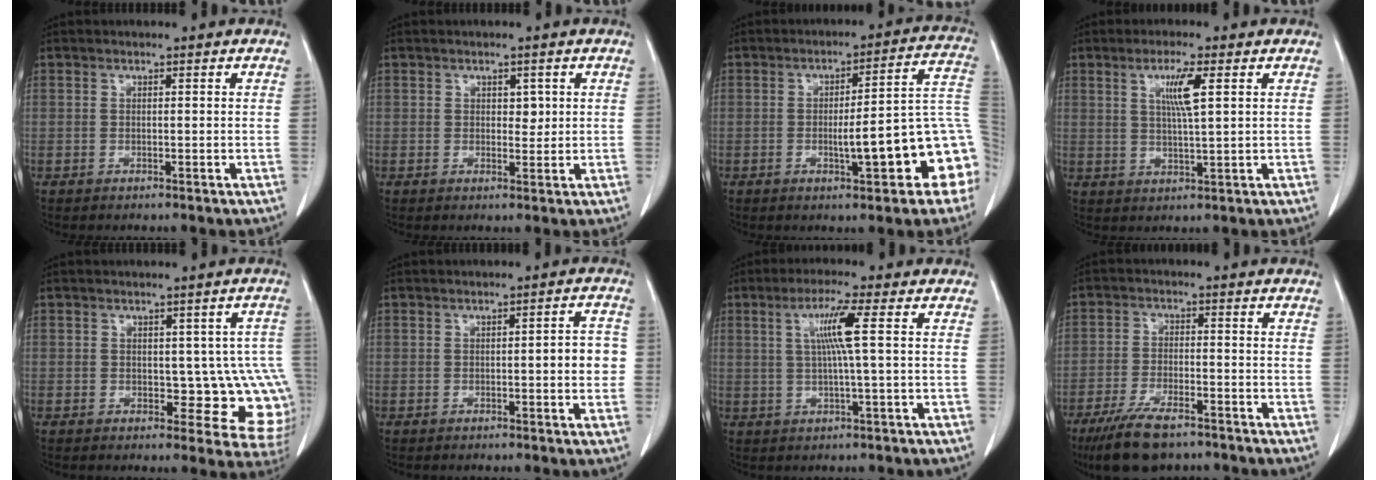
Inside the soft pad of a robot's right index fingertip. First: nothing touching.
{"total": 2.0, "force": [0.6, 1.2, 1.4], "torque": [-0.015, -0.003, 0.009]}
{"total": 13.6, "force": [-3.9, 1.9, 12.9], "torque": [-0.127, 0.035, -0.045]}
{"total": 5.4, "force": [1.9, 0.1, 5.1], "torque": [-0.093, -0.003, 0.035]}
{"total": 8.1, "force": [-0.9, 4.2, 6.9], "torque": [-0.060, 0.011, -0.001]}
{"total": 4.2, "force": [-0.3, 0.9, 4.0], "torque": [-0.049, 0.008, -0.006]}
{"total": 6.1, "force": [1.3, -0.8, 5.9], "torque": [-0.112, 0.004, 0.027]}
{"total": 9.6, "force": [-7.1, 2.7, 5.8], "torque": [-0.112, -0.019, -0.122]}